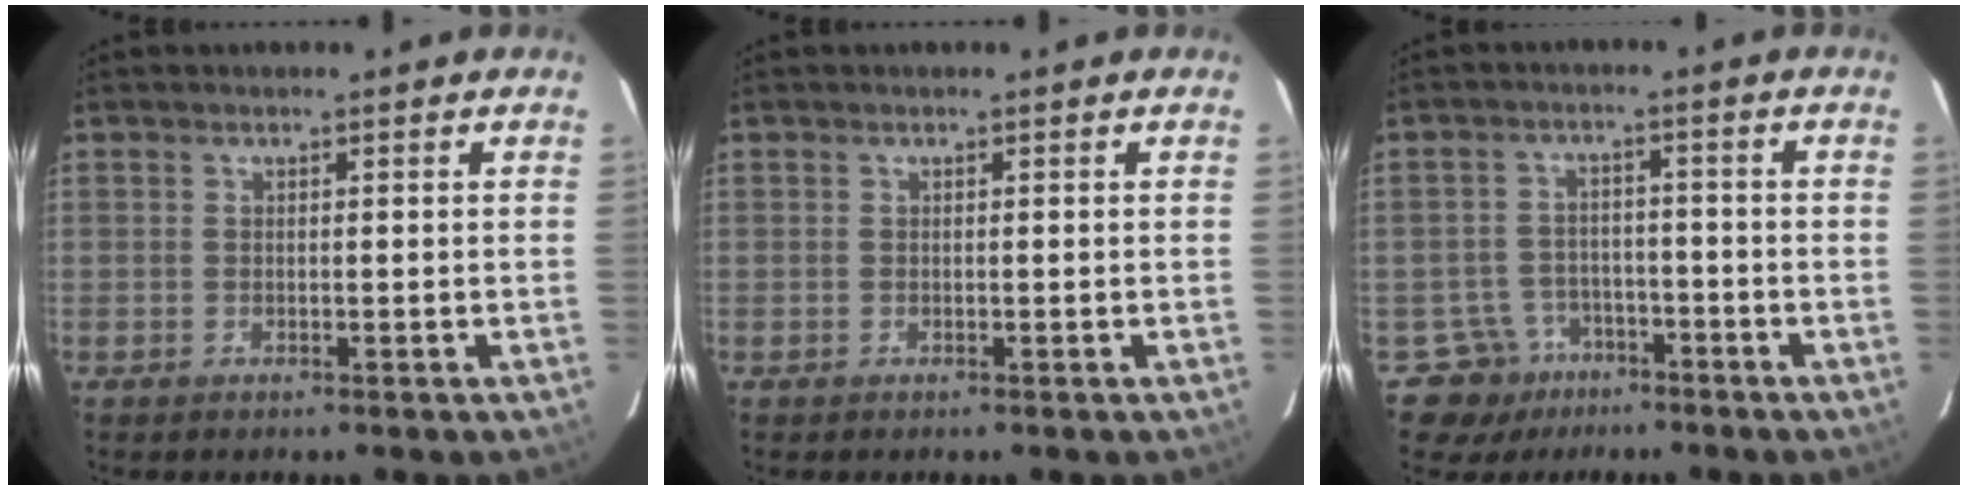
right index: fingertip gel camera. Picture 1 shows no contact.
{"total": 0.0}
{"total": 6.8, "force": [-3.9, 5.5, -0.1], "torque": [0.006, 0.013, -0.057]}